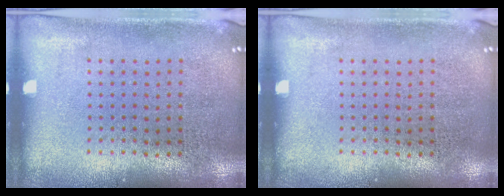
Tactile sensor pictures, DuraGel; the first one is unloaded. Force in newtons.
{"total": 0.0}